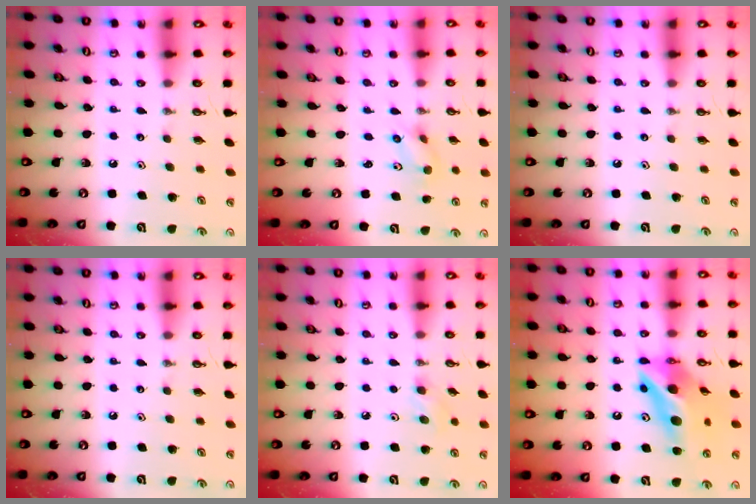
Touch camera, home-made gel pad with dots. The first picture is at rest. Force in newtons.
{"total": 2.8, "press": 2.6, "slide": 1.1}
{"total": 0.0}
{"total": 0.0}
{"total": 8.6, "press": 7.5, "slide": 4.2}
{"total": 14.6, "press": 14.5, "slide": 1.3}